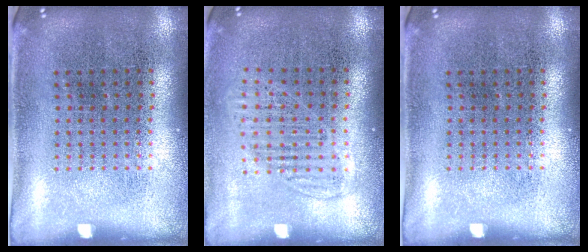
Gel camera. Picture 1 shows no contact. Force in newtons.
{"total": 1.4, "press": 1.2, "slide": 0.7}
{"total": 0.0}